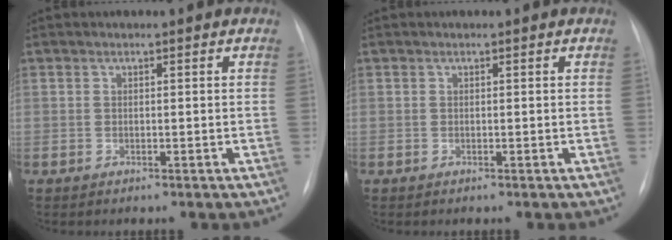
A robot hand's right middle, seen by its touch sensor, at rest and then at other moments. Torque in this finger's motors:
{"motor_torque": [0.04, -0.13, 0.02, 0.00]}